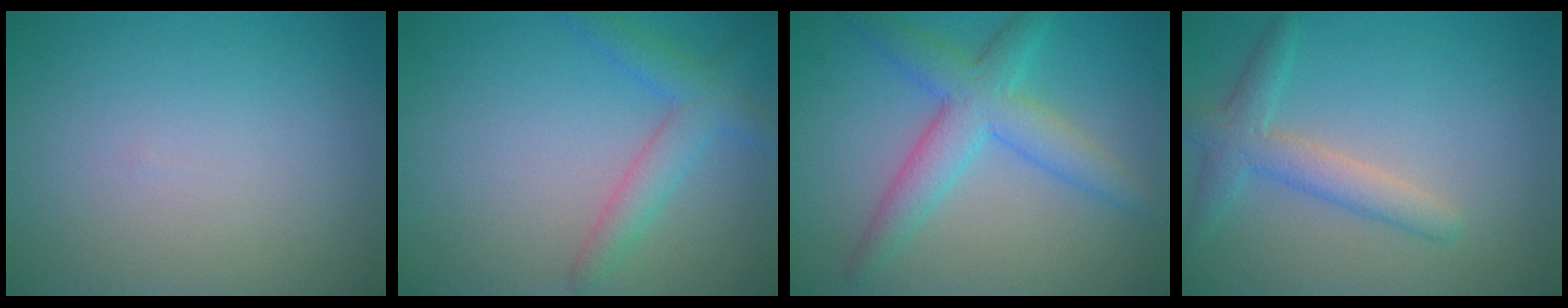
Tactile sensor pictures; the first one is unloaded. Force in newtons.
{"total": 2.2, "press": 2.2, "slide": 0.2}
{"total": 5.1, "press": 5.1, "slide": 0.1}
{"total": 3.2, "press": 3.2, "slide": 0.2}